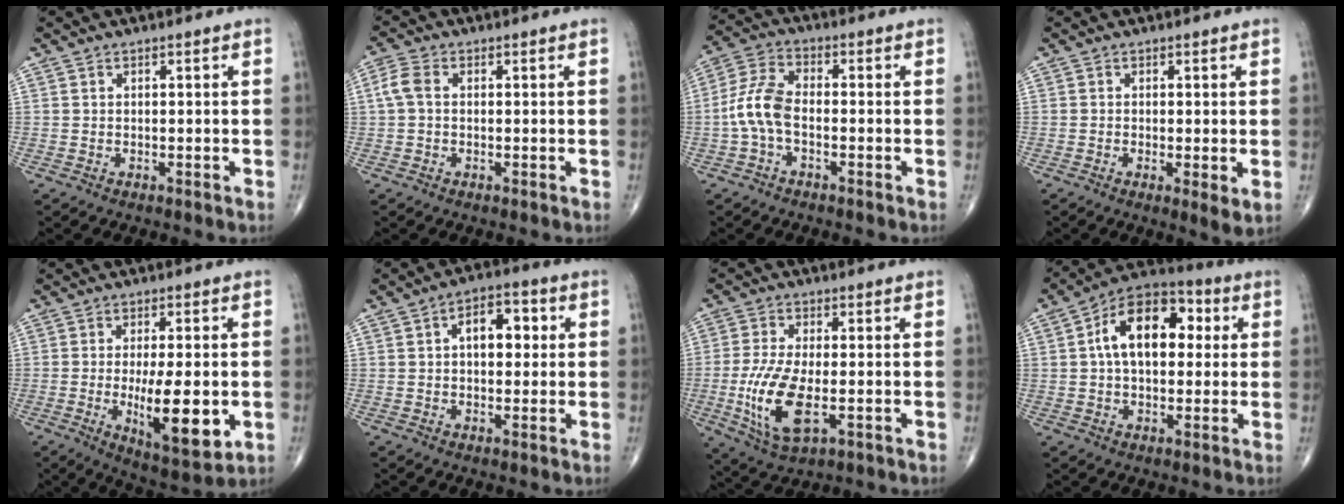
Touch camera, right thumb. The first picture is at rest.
{"total": 3.7, "force": [0.3, 2.5, 2.8], "torque": [-0.068, 0.011, -0.001]}
{"total": 7.9, "force": [-1.7, 4.1, 6.5], "torque": [-0.144, 0.027, -0.044]}
{"total": 3.2, "force": [-0.4, 0.7, 3.1], "torque": [-0.057, -0.015, -0.012]}
{"total": 13.5, "force": [-2.4, 4.4, 12.5], "torque": [-0.184, -0.021, -0.029]}
{"total": 8.1, "force": [1.4, 4.8, 6.4], "torque": [-0.071, 0.017, 0.016]}
{"total": 12.0, "force": [-2.7, 5.0, 10.6], "torque": [-0.224, -0.013, -0.044]}
{"total": 15.3, "force": [2.8, 9.1, 12.0], "torque": [-0.172, 0.027, 0.035]}